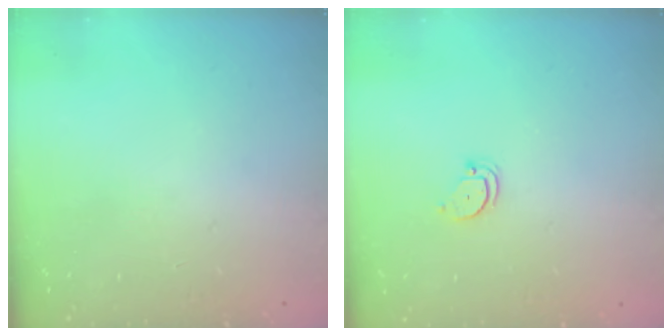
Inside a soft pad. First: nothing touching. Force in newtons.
{"total": 2.6, "press": 2.6, "slide": 0.0}